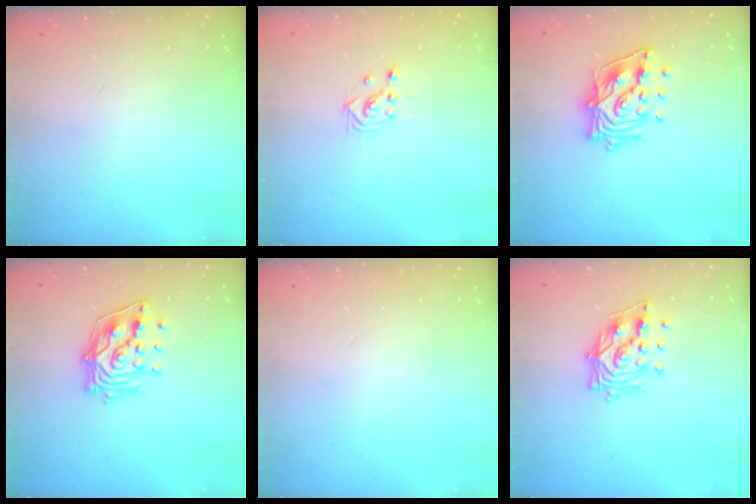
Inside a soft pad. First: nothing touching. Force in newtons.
{"total": 3.3, "press": 3.3, "slide": 0.2}
{"total": 14.9, "press": 14.8, "slide": 2.0}
{"total": 13.9, "press": 13.8, "slide": 1.8}
{"total": 0.0}
{"total": 13.1, "press": 13.0, "slide": 1.2}